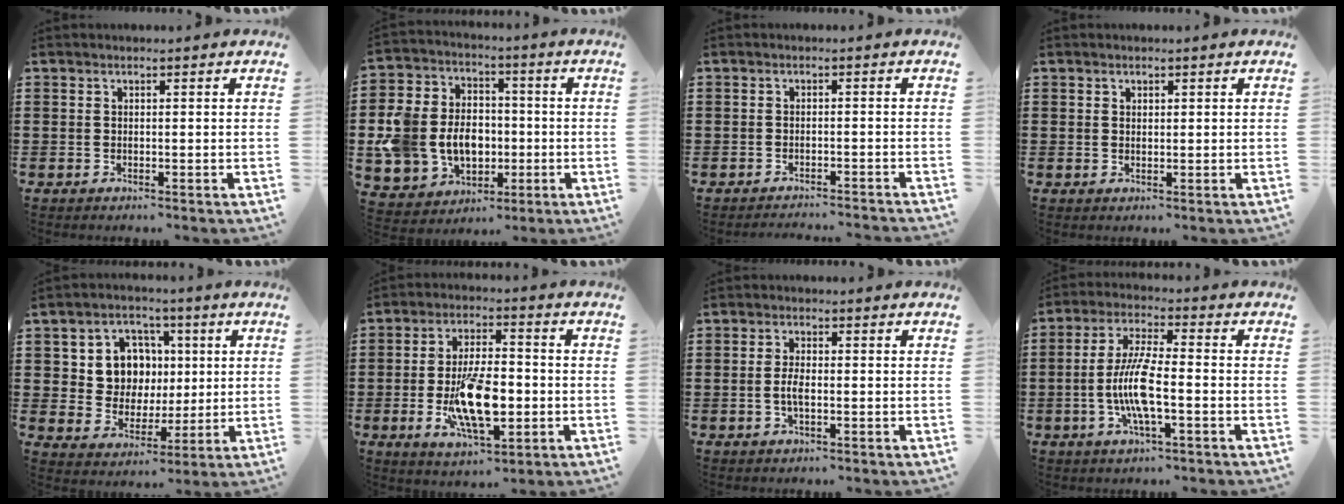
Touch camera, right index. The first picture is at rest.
{"total": 10.5, "force": [-1.5, 9.0, 5.2], "torque": [-0.145, 0.023, -0.021]}
{"total": 1.8, "force": [-1.8, -0.2, -0.1], "torque": [-0.001, 0.003, -0.039]}
{"total": 0.7, "force": [0.6, 0.4, 0.0], "torque": [-0.001, 0.002, 0.011]}
{"total": 8.5, "force": [2.1, 7.4, 3.4], "torque": [-0.086, 0.014, 0.040]}
{"total": 11.9, "force": [-2.8, 5.1, 10.3], "torque": [-0.203, -0.009, -0.049]}
{"total": 2.9, "force": [-0.6, 1.1, 2.7], "torque": [-0.064, -0.004, -0.015]}
{"total": 8.5, "force": [-2.0, 2.0, 8.0], "torque": [-0.185, -0.013, -0.049]}